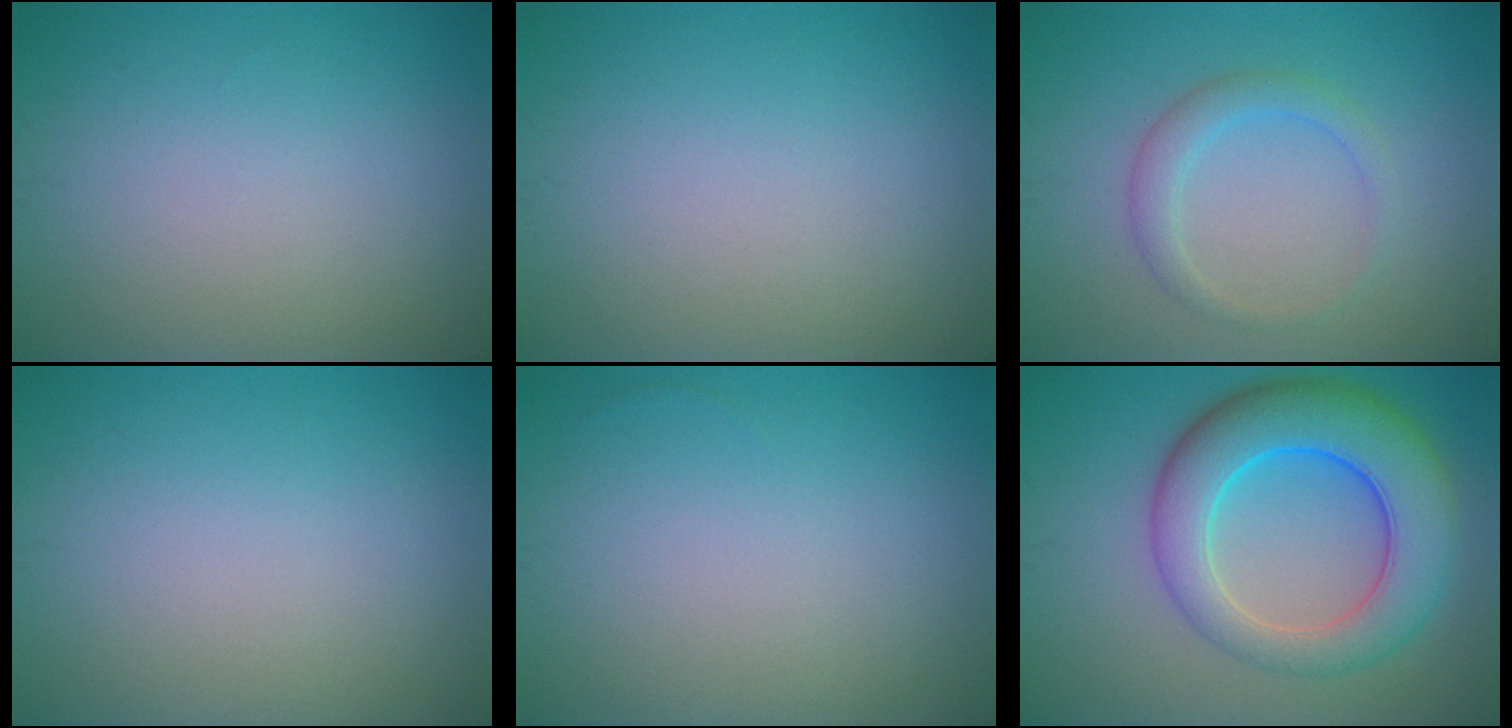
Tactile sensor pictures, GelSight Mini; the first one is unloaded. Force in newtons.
{"total": 0.0}
{"total": 2.3, "press": 2.3, "slide": 0.2}
{"total": 0.0}
{"total": 0.0}
{"total": 9.2, "press": 9.2, "slide": 0.3}